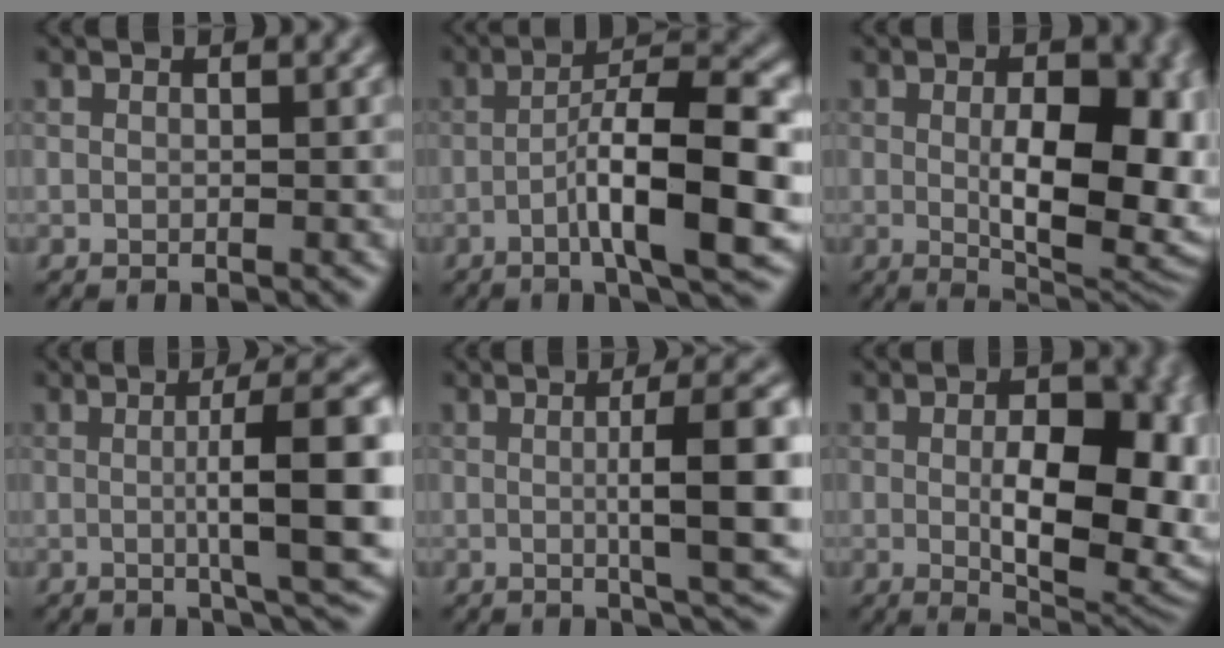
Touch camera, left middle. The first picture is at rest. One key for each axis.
{"total": 8.9, "fx": -2.6, "fy": 1.6, "fz": 8.4, "tx": -0.127, "ty": 0.013, "tz": -0.050}
{"total": 10.1, "fx": -0.5, "fy": 4.6, "fz": 8.9, "tx": -0.127, "ty": -0.013, "tz": 0.006}
{"total": 8.9, "fx": 0.2, "fy": 1.6, "fz": 8.8, "tx": -0.116, "ty": 0.009, "tz": 0.002}
{"total": 7.6, "fx": 0.1, "fy": 1.4, "fz": 7.5, "tx": -0.104, "ty": 0.006, "tz": 0.002}
{"total": 11.1, "fx": -0.7, "fy": 5.7, "fz": 9.5, "tx": -0.120, "ty": -0.012, "tz": 0.001}